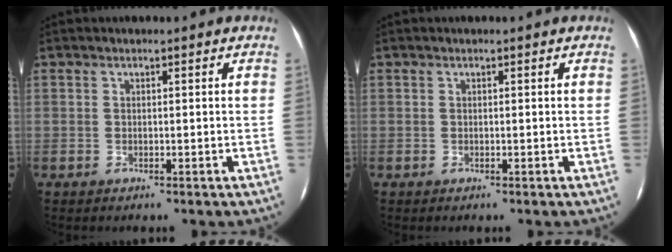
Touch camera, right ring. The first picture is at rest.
{"total": 0.0}